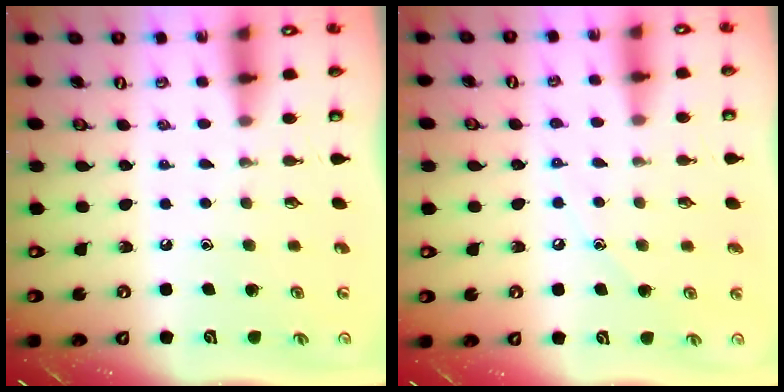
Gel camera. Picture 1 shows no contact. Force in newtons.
{"total": 4.8, "press": 4.8, "slide": 0.5}